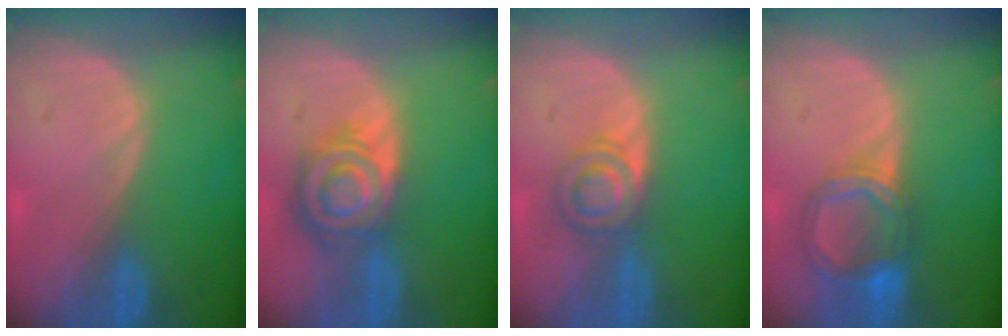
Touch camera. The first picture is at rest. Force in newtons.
{"total": 8.5, "press": 7.4, "slide": 4.2}
{"total": 4.5, "press": 4.5, "slide": 0.4}
{"total": 6.2, "press": 5.7, "slide": 2.5}